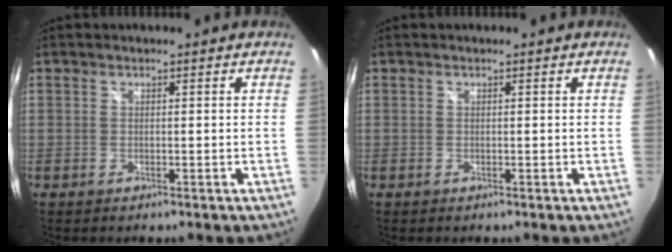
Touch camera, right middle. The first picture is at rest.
{"total": 0.0}